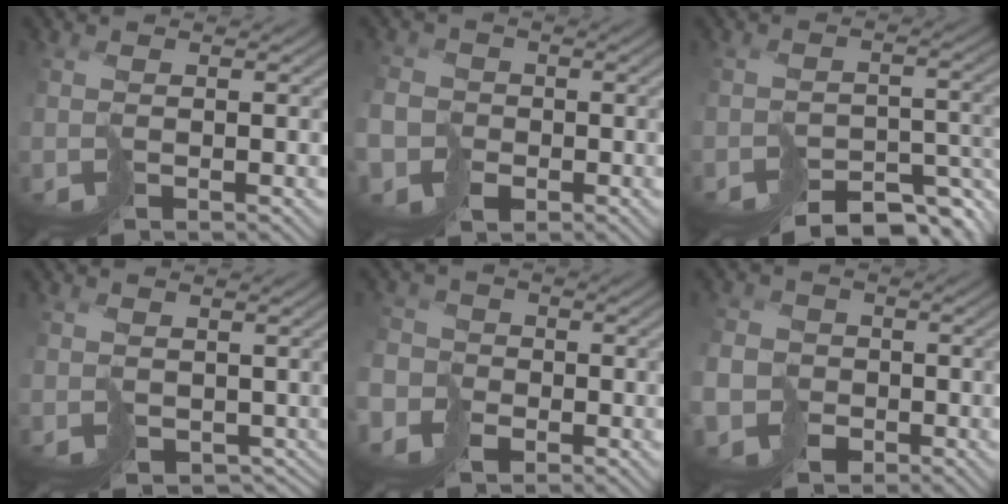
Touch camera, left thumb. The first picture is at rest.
{"total": 6.2, "force": [-2.8, 5.1, 2.0], "torque": [-0.054, -0.026, -0.071]}
{"total": 6.6, "force": [-5.9, 2.1, 2.2], "torque": [-0.020, -0.002, -0.078]}
{"total": 3.3, "force": [0.6, 2.7, 1.7], "torque": [-0.040, -0.022, 0.022]}
{"total": 6.5, "force": [-3.4, 5.3, 1.7], "torque": [-0.052, -0.024, -0.086]}
{"total": 7.3, "force": [-3.4, 6.1, 2.1], "torque": [-0.053, -0.034, -0.081]}